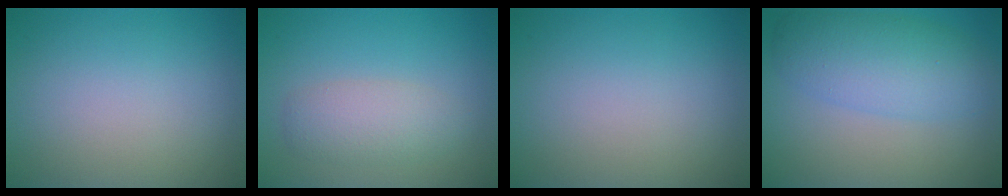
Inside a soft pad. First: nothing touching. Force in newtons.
{"total": 3.0, "press": 3.0, "slide": 0.2}
{"total": 0.0}
{"total": 5.5, "press": 5.5, "slide": 0.1}